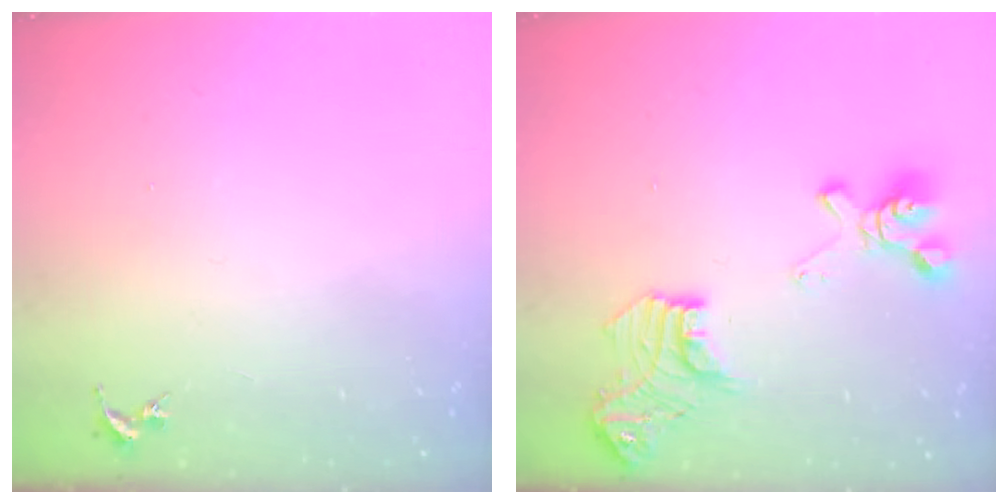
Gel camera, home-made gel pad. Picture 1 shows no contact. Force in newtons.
{"total": 18.7, "press": 18.6, "slide": 1.6}